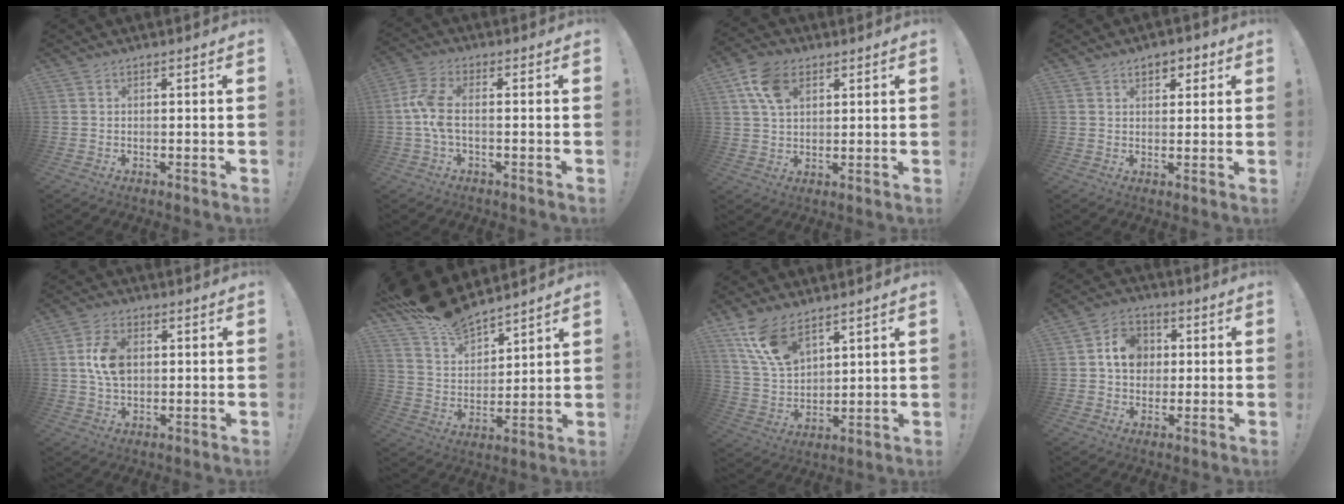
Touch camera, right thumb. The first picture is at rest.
{"total": 7.5, "force": [-0.7, 3.4, 6.7], "torque": [-0.147, 0.000, -0.011]}
{"total": 10.0, "force": [4.4, 6.6, 6.2], "torque": [-0.110, -0.004, 0.084]}
{"total": 4.4, "force": [2.2, 2.9, 2.4], "torque": [-0.029, -0.003, 0.036]}
{"total": 8.8, "force": [1.1, 5.9, 6.5], "torque": [-0.117, 0.005, 0.020]}
{"total": 13.0, "force": [11.8, 4.5, 3.2], "torque": [-0.086, -0.089, 0.217]}
{"total": 12.9, "force": [8.8, 6.5, 6.9], "torque": [-0.135, -0.041, 0.173]}
{"total": 10.0, "force": [1.6, 8.6, 4.9], "torque": [-0.073, 0.009, 0.035]}